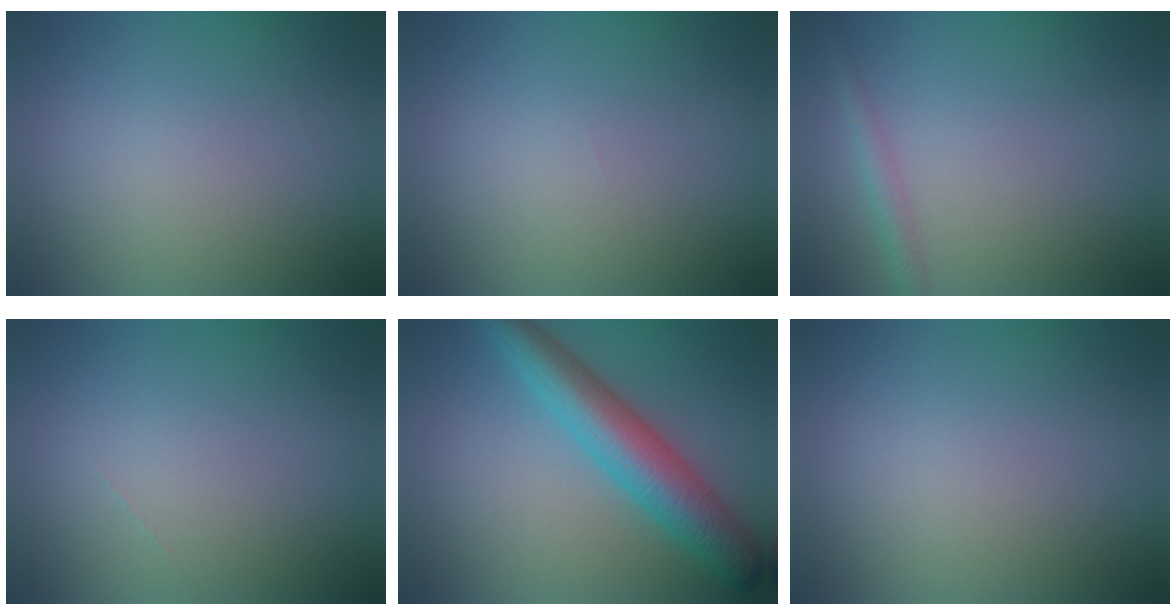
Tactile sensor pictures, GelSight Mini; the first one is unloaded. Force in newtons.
{"total": 0.0}
{"total": 1.8, "press": 1.8, "slide": 0.1}
{"total": 0.0}
{"total": 6.9, "press": 6.9, "slide": 0.1}
{"total": 0.0}